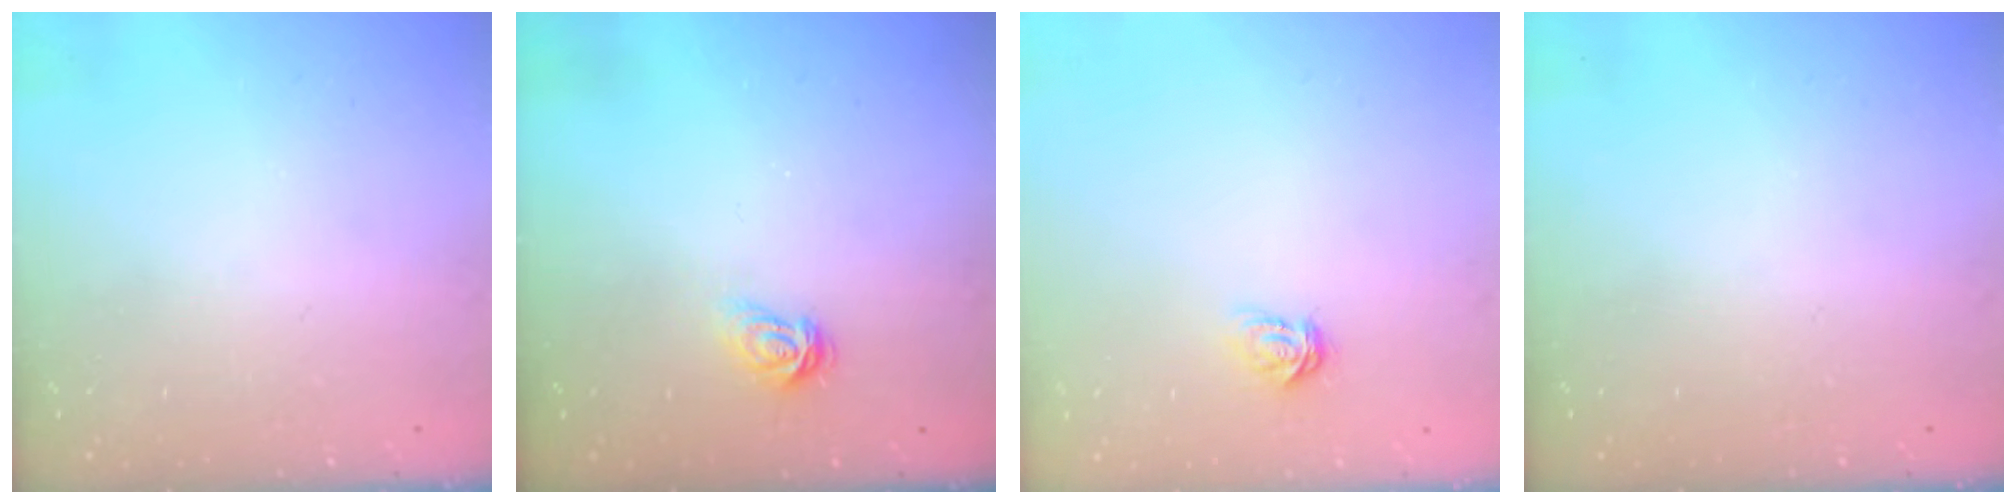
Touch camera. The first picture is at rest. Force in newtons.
{"total": 4.4, "press": 4.4, "slide": 0.5}
{"total": 3.4, "press": 3.4, "slide": 0.4}
{"total": 0.0}